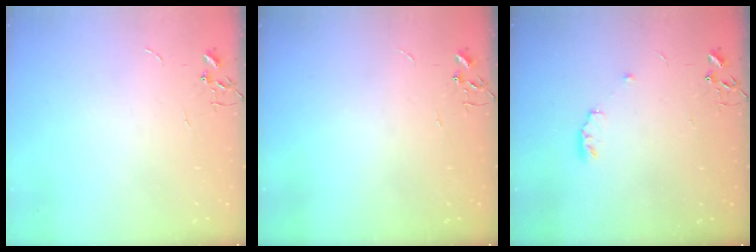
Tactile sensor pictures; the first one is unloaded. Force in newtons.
{"total": 0.0}
{"total": 4.6, "press": 4.6, "slide": 0.7}